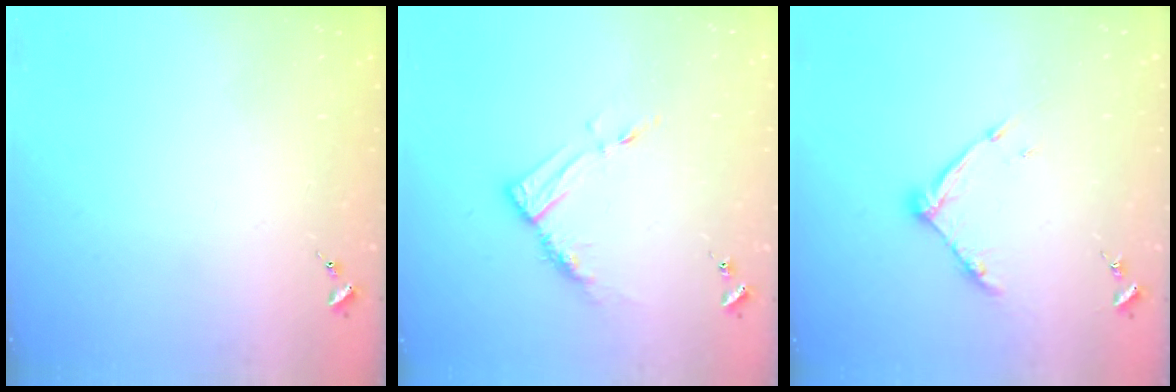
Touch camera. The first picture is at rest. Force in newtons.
{"total": 8.8, "press": 8.8, "slide": 0.6}
{"total": 9.3, "press": 9.3, "slide": 0.4}